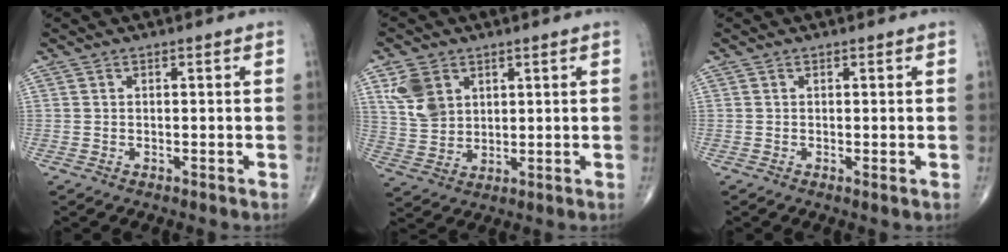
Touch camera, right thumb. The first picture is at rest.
{"total": 7.9, "force": [3.4, 5.8, 4.2], "torque": [-0.069, -0.011, 0.078]}
{"total": 0.6, "force": [0.0, 0.0, 0.6], "torque": [-0.013, -0.004, -0.002]}